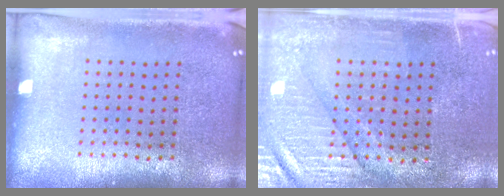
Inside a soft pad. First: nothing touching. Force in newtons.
{"total": 3.4, "press": 3.0, "slide": 1.7}